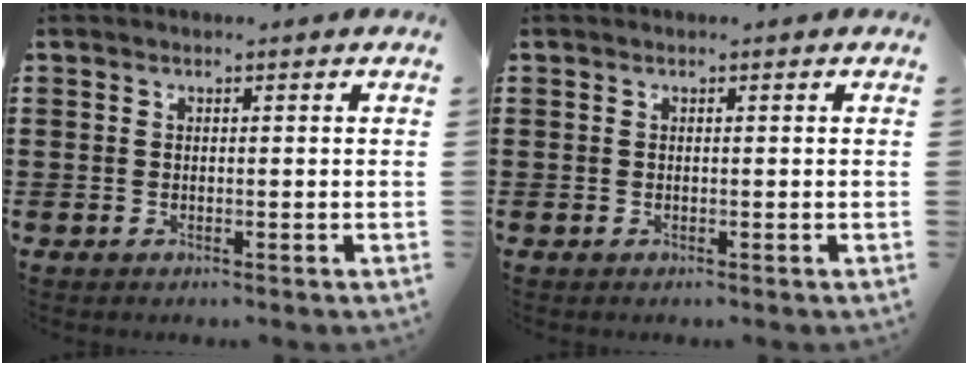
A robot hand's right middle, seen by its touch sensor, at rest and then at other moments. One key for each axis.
{"total": 0.0}